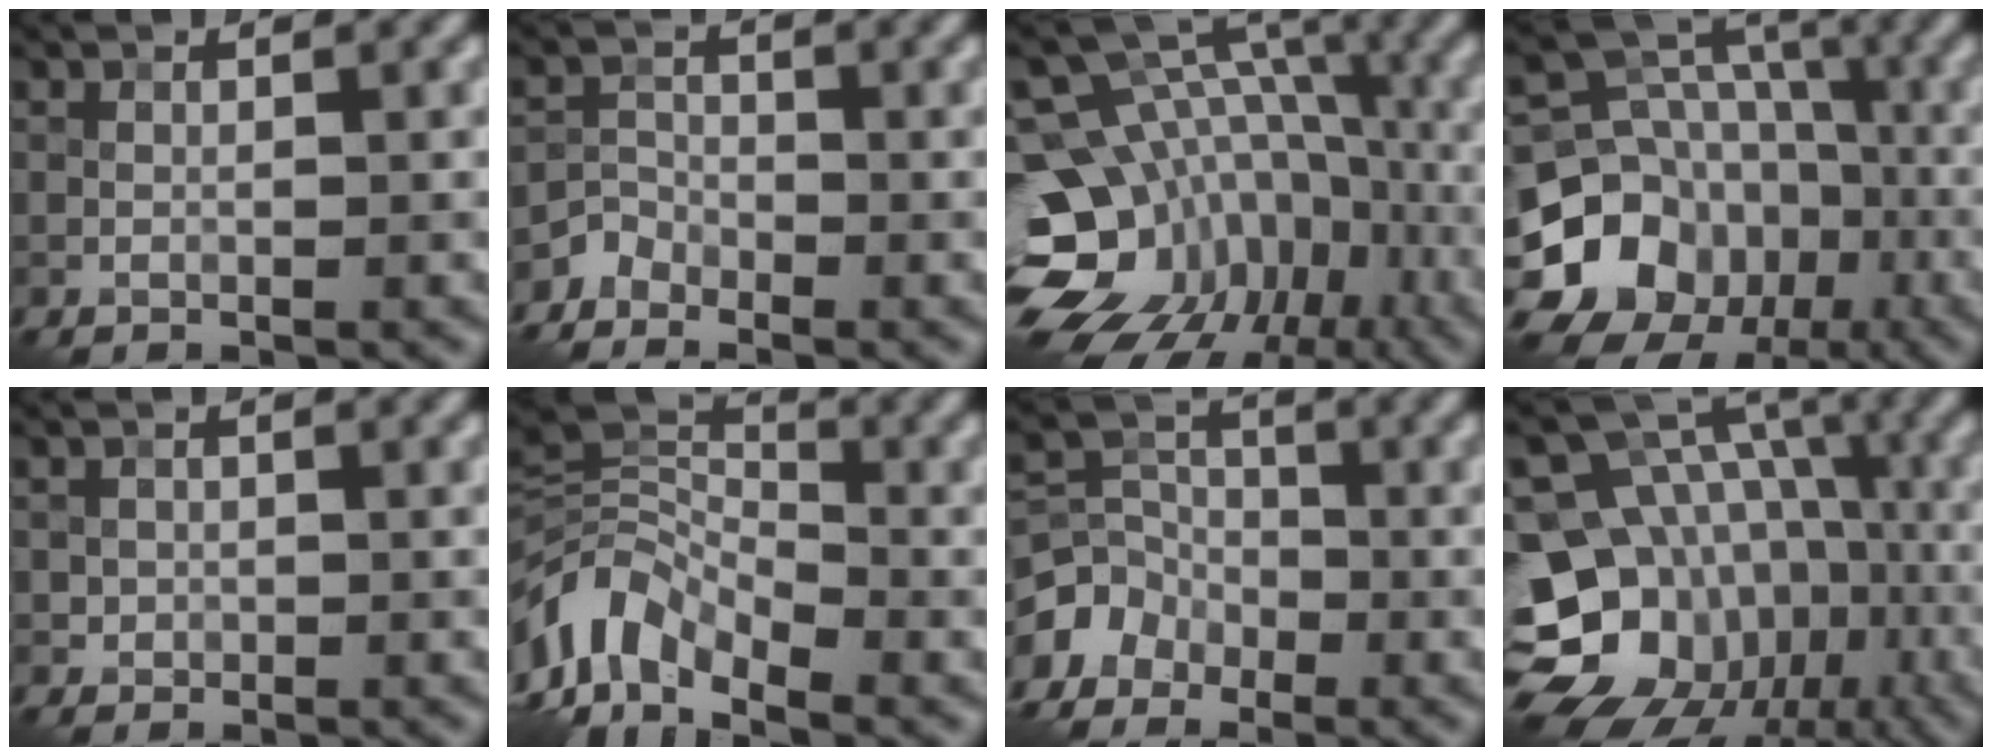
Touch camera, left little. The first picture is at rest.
{"total": 2.2, "force": [-2.1, 0.9, 0.1], "torque": [-0.001, 0.005, -0.044]}
{"total": 17.5, "force": [-6.9, 13.3, 9.0], "torque": [-0.174, 0.009, -0.088]}
{"total": 12.9, "force": [-6.0, 10.6, 4.5], "torque": [-0.098, 0.003, -0.110]}
{"total": 0.8, "force": [-0.1, 0.8, 0.0], "torque": [0.009, -0.002, -0.003]}
{"total": 7.3, "force": [-4.0, 4.4, 4.2], "torque": [-0.076, 0.005, -0.088]}
{"total": 4.7, "force": [-3.2, 3.3, 0.8], "torque": [0.011, 0.008, -0.068]}
{"total": 19.8, "force": [-8.2, 16.3, 7.7], "torque": [-0.147, -0.012, -0.129]}